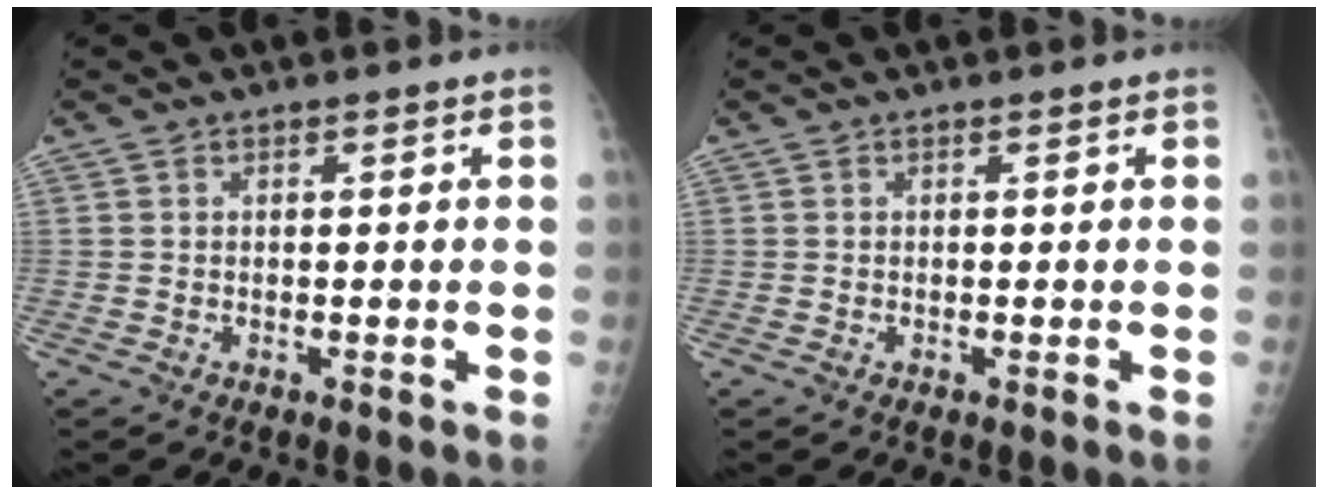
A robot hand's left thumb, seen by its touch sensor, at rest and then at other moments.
{"total": 0.0}